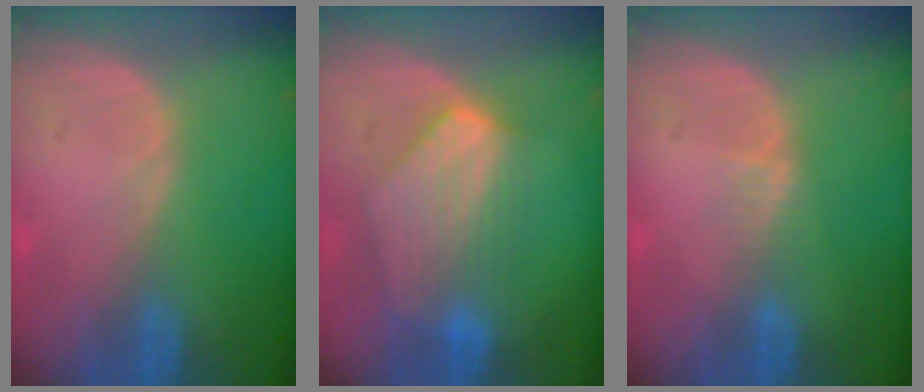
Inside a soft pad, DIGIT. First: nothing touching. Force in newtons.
{"total": 7.9, "press": 7.6, "slide": 2.2}
{"total": 1.3, "press": 1.3, "slide": 0.2}